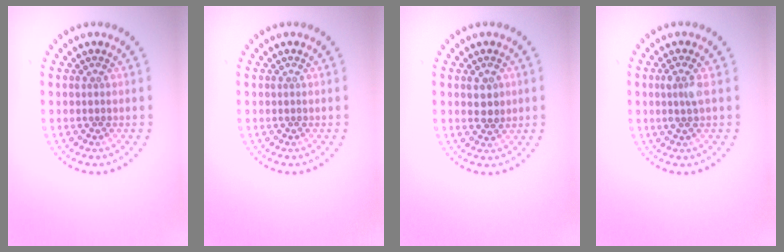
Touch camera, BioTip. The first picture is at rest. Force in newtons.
{"total": 0.0}
{"total": 2.1, "press": 2.0, "slide": 0.5}
{"total": 1.6, "press": 1.3, "slide": 0.8}